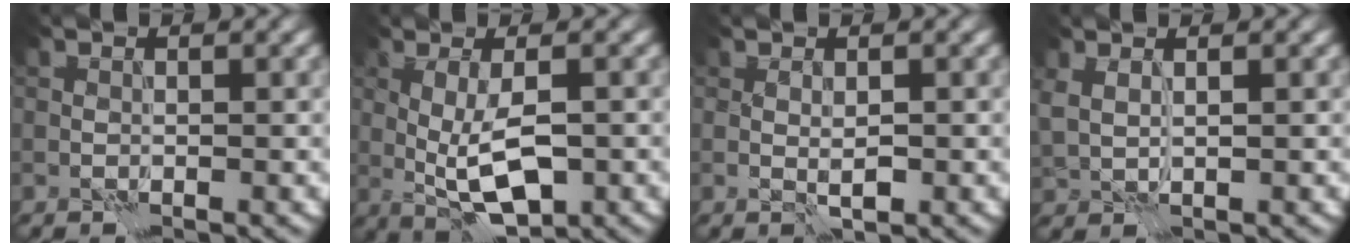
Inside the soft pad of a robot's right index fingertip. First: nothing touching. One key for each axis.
{"total": 5.3, "fx": -0.8, "fy": 1.7, "fz": 4.9, "tx": -0.095, "ty": -0.002, "tz": -0.012}
{"total": 1.3, "fx": 0.0, "fy": 0.5, "fz": 1.2, "tx": -0.024, "ty": -0.004, "tz": 0.003}
{"total": 1.8, "fx": 0.9, "fy": 0.6, "fz": 1.4, "tx": -0.033, "ty": 0.001, "tz": 0.023}